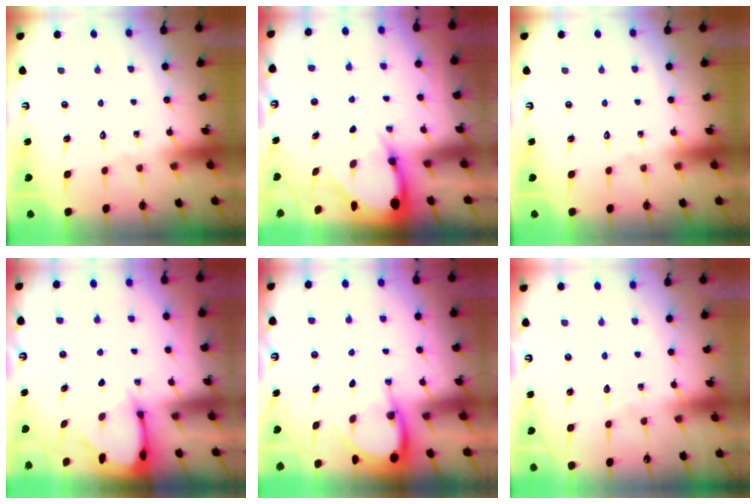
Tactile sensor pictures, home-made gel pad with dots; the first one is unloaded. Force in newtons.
{"total": 4.5, "press": 4.5, "slide": 0.6}
{"total": 0.0}
{"total": 2.6, "press": 2.5, "slide": 0.4}
{"total": 4.0, "press": 4.0, "slide": 0.2}
{"total": 2.6, "press": 2.6, "slide": 0.1}